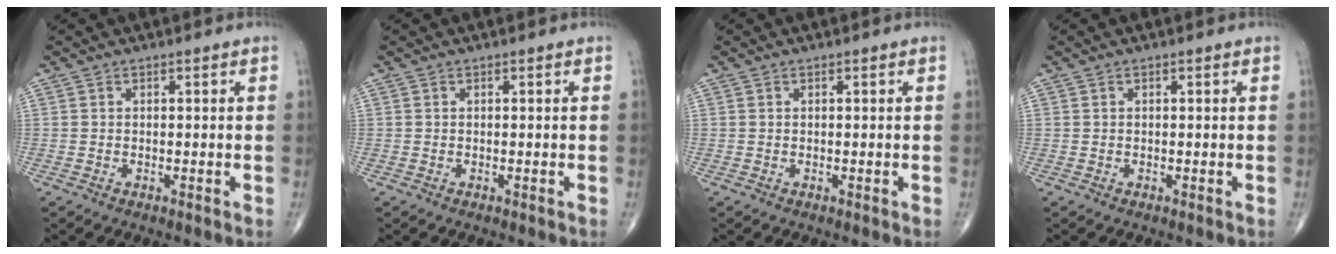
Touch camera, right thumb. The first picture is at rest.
{"total": 0.0}
{"total": 0.0}
{"total": 0.0}